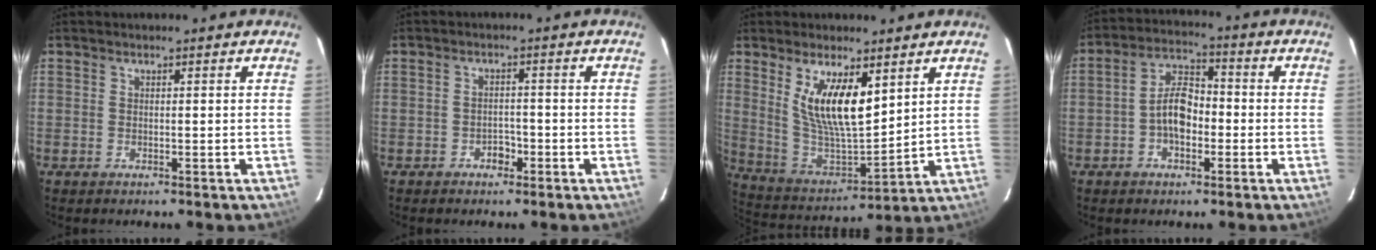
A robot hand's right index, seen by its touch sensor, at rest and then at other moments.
{"total": 2.4, "force": [-1.5, 1.8, 0.9], "torque": [-0.019, 0.007, -0.019]}
{"total": 13.8, "force": [6.2, 4.9, 11.3], "torque": [-0.212, -0.010, 0.132]}
{"total": 7.3, "force": [-2.0, 4.2, 5.6], "torque": [-0.108, 0.020, -0.034]}